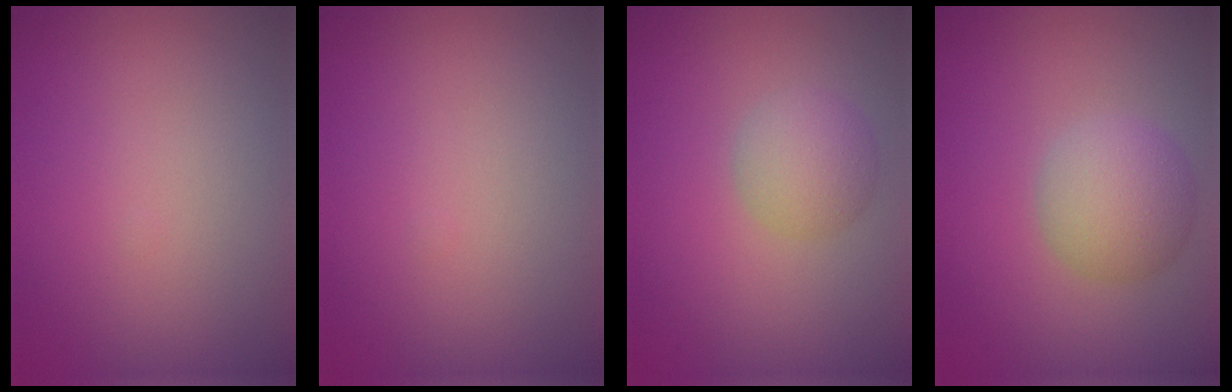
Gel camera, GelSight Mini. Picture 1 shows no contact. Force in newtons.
{"total": 0.0}
{"total": 2.9, "press": 2.9, "slide": 0.1}
{"total": 4.2, "press": 4.2, "slide": 0.0}